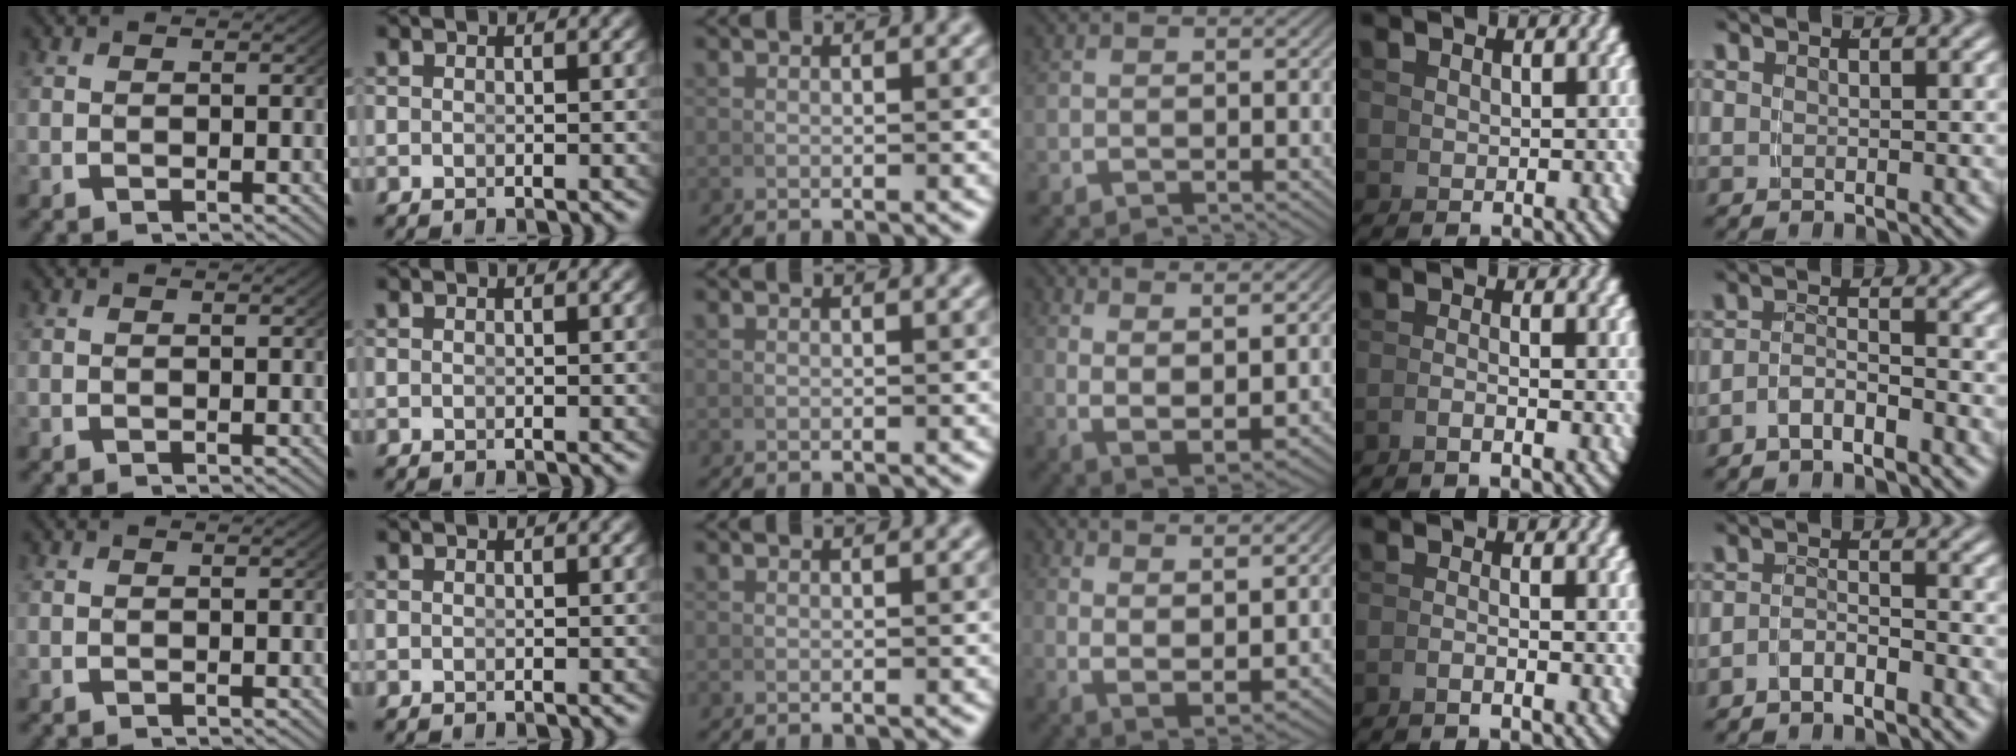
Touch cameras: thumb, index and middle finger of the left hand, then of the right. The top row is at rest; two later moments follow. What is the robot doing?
{"motion": "lift_and_place", "object": "hoodie"}